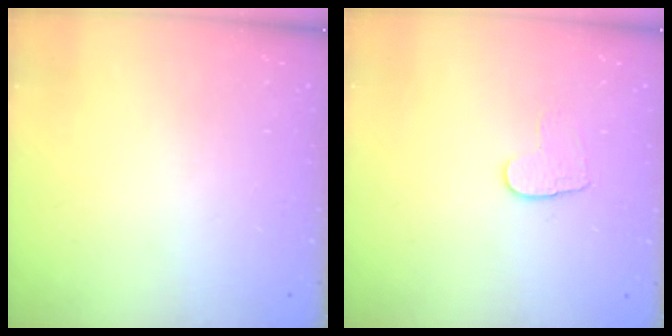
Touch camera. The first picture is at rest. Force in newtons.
{"total": 5.3, "press": 5.3, "slide": 0.5}